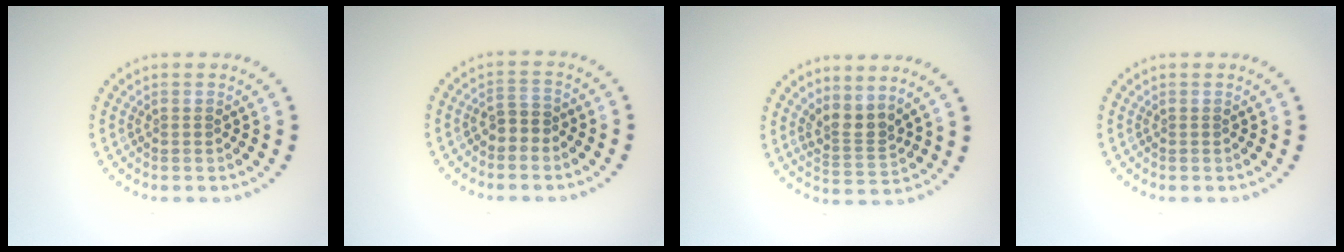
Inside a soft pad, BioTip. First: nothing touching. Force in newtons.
{"total": 1.9, "press": 1.7, "slide": 0.7}
{"total": 2.6, "press": 1.9, "slide": 1.8}
{"total": 0.0}